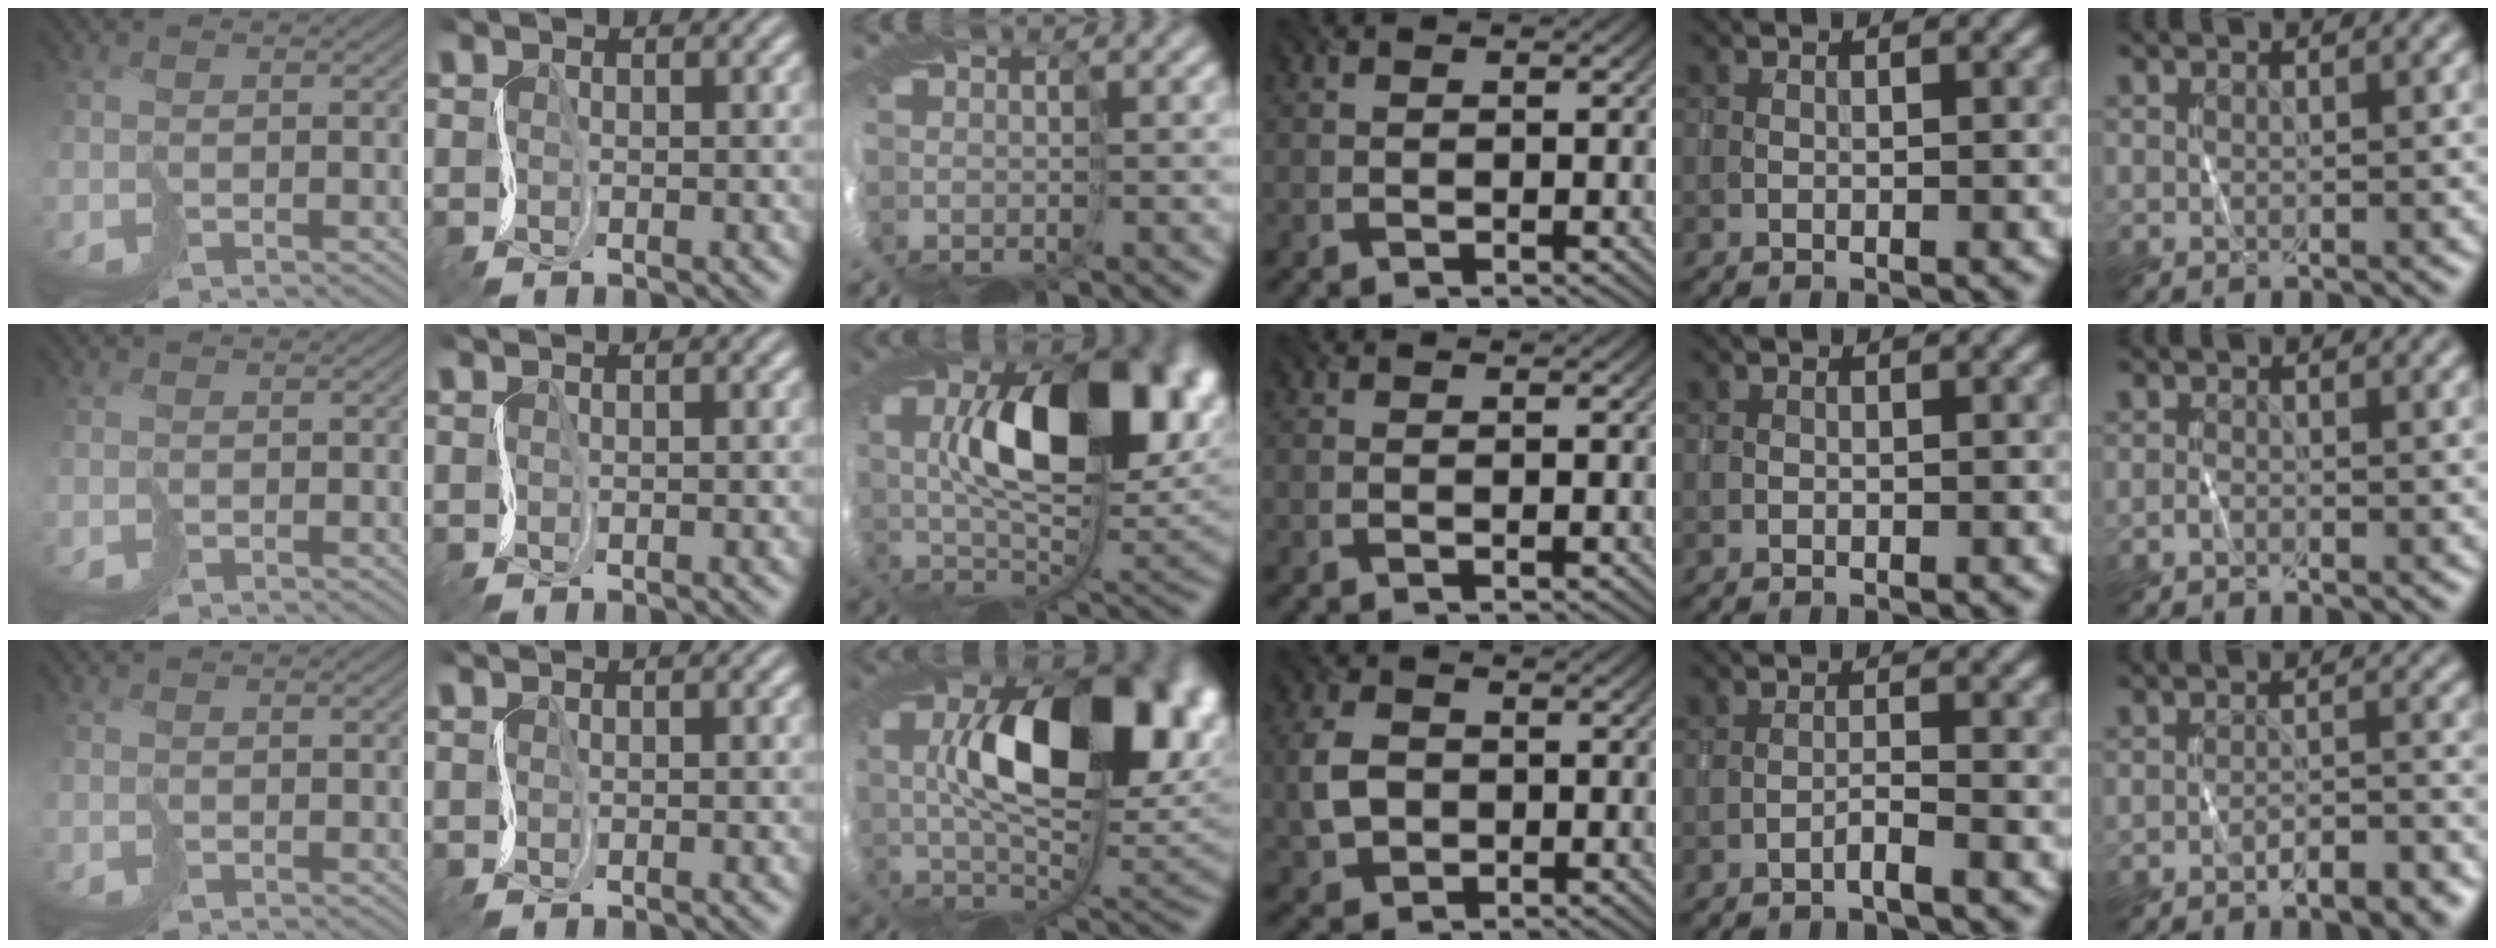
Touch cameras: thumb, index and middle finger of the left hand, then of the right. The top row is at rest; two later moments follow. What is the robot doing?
{"motion": "cut", "object": "wrapping paper"}